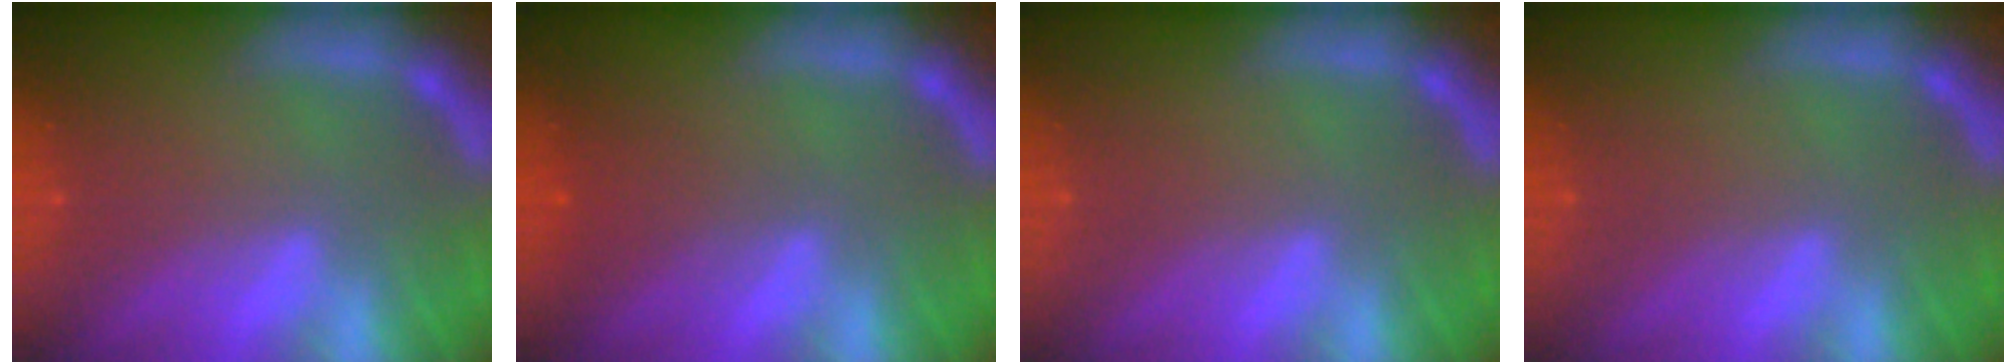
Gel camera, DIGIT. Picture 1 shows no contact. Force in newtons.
{"total": 2.0}
{"total": 0.0}
{"total": 0.0}